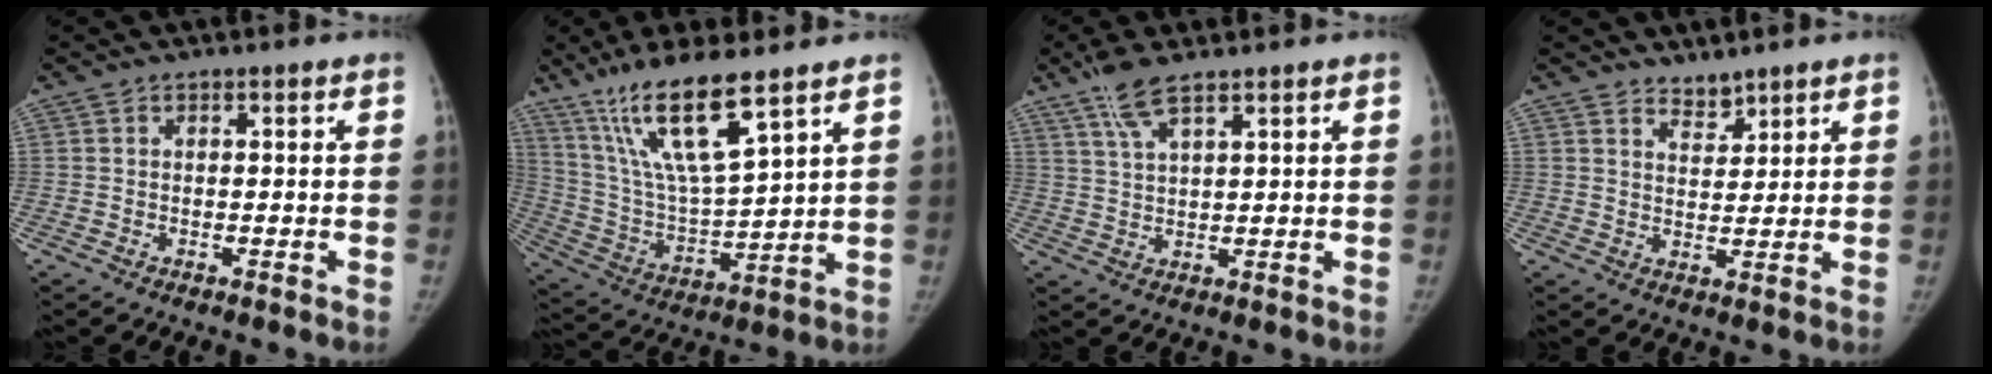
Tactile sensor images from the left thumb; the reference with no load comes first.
{"total": 16.2, "force": [10.7, 2.7, 11.8], "torque": [-0.223, -0.056, 0.221]}
{"total": 5.8, "force": [4.1, 1.1, 4.0], "torque": [-0.087, -0.011, 0.086]}
{"total": 3.2, "force": [2.9, 1.2, 0.5], "torque": [0.009, -0.025, 0.049]}